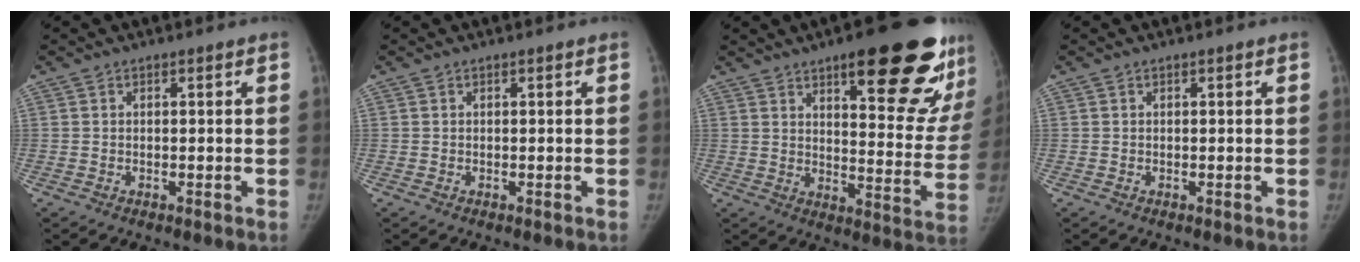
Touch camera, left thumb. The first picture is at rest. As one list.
[{"total": 0.0}, {"total": 24.9, "force": [14.6, 7.4, 18.9], "torque": [-0.205, -0.064, 0.194]}, {"total": 0.0}]